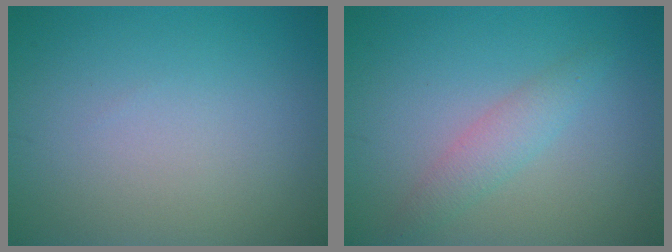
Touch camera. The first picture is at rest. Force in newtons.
{"total": 2.2, "press": 2.2, "slide": 0.2}